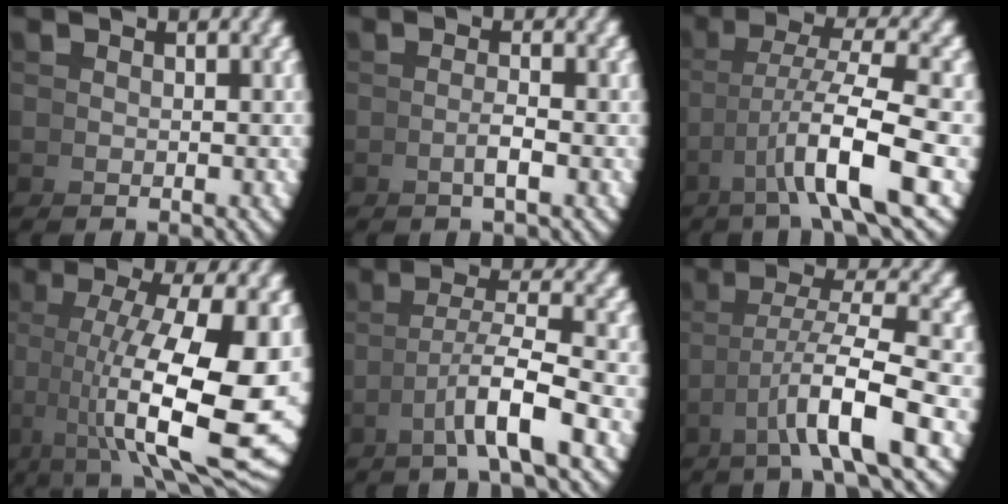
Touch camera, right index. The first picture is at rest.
{"total": 1.4, "force": [-0.5, -0.8, 1.0], "torque": [-0.010, 0.007, -0.011]}
{"total": 6.8, "force": [0.3, 1.9, 6.5], "torque": [-0.111, -0.004, 0.015]}
{"total": 12.6, "force": [0.1, 5.3, 11.4], "torque": [-0.178, -0.039, 0.030]}
{"total": 4.5, "force": [-0.3, 0.8, 4.4], "torque": [-0.075, -0.001, 0.000]}
{"total": 5.9, "force": [0.2, 1.5, 5.7], "torque": [-0.093, -0.001, 0.011]}